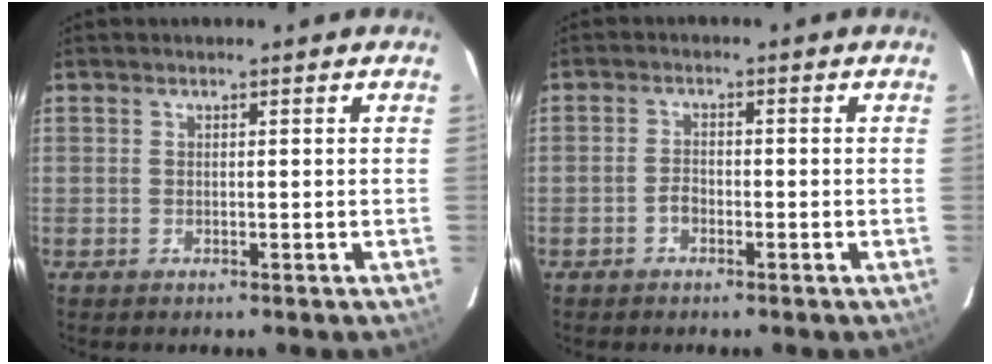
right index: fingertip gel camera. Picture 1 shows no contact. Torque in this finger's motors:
{"motor_torque": [0.32, -0.03, 0.13, -0.01]}